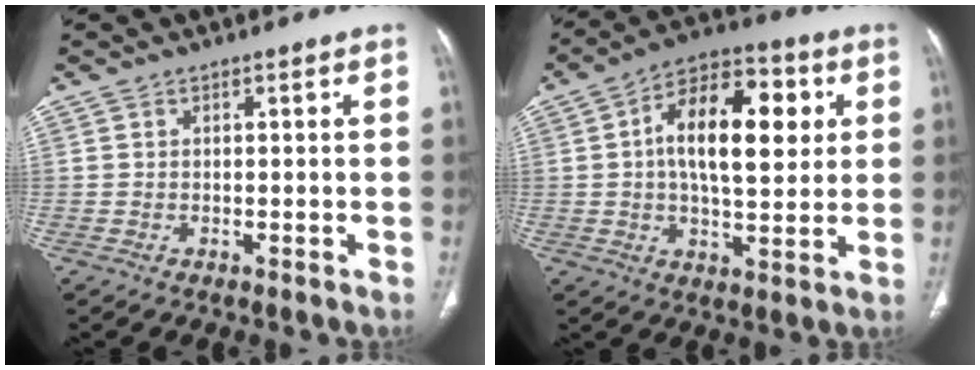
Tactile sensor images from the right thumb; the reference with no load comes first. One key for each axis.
{"total": 17.4, "fx": 3.3, "fy": 8.8, "fz": 14.7, "tx": -0.209, "ty": 0.014, "tz": 0.045}